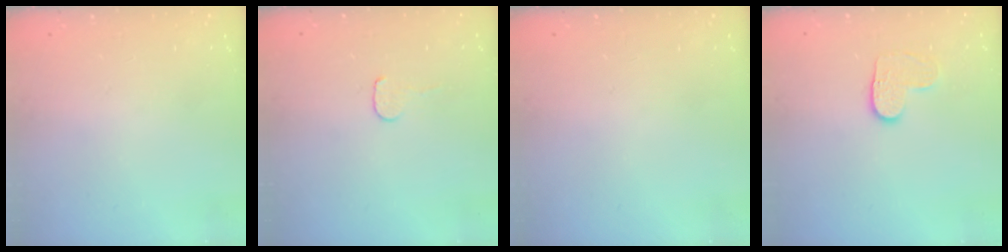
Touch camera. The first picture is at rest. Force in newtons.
{"total": 3.7, "press": 3.6, "slide": 0.3}
{"total": 0.0}
{"total": 5.5, "press": 5.5, "slide": 0.4}